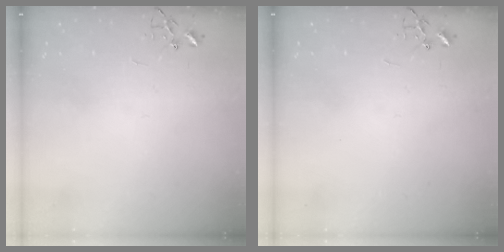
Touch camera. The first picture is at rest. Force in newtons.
{"total": 0.0}